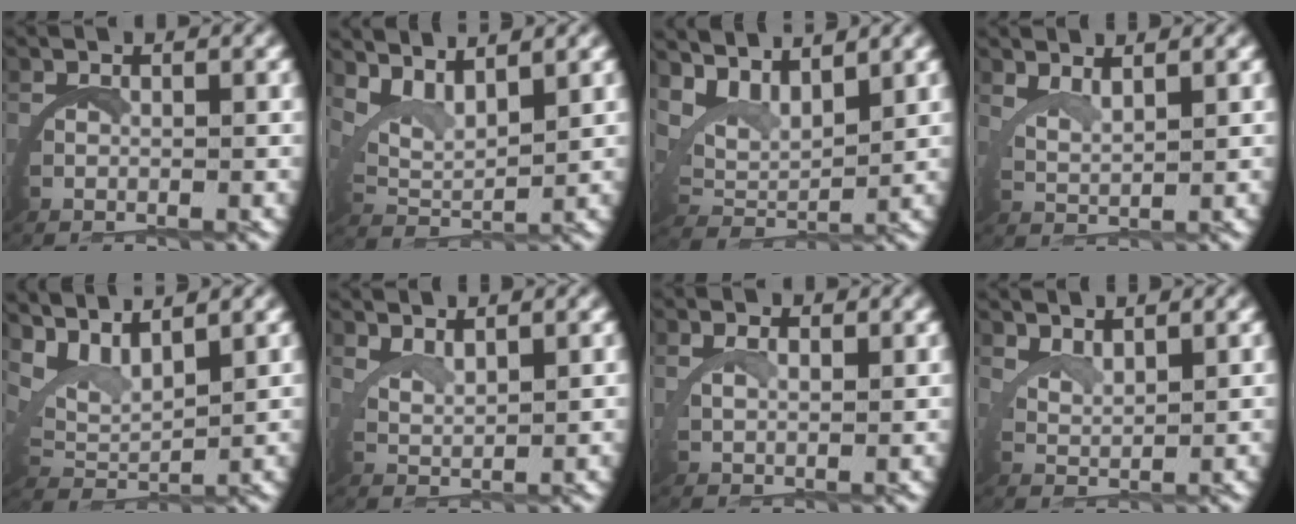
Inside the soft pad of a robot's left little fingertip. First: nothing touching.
{"total": 4.6, "force": [3.4, 2.0, 2.5], "torque": [-0.067, -0.002, 0.056]}
{"total": 5.3, "force": [3.6, 2.8, 2.9], "torque": [-0.078, -0.004, 0.063]}
{"total": 2.6, "force": [2.4, -0.2, 0.9], "torque": [-0.028, -0.005, 0.046]}
{"total": 5.3, "force": [3.4, 2.7, 3.0], "torque": [-0.083, 0.001, 0.058]}
{"total": 2.6, "force": [2.5, -0.2, 0.6], "torque": [-0.024, -0.004, 0.048]}
{"total": 1.7, "force": [1.6, -0.3, 0.7], "torque": [-0.018, -0.001, 0.033]}
{"total": 2.7, "force": [2.6, -0.3, 0.5], "torque": [-0.022, -0.005, 0.051]}